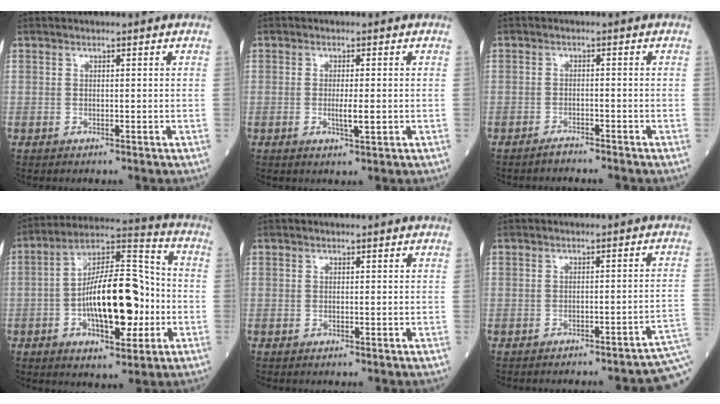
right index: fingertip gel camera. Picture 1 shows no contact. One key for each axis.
{"total": 3.3, "fx": -0.5, "fy": 0.7, "fz": 3.2, "tx": -0.060, "ty": -0.004, "tz": -0.005}
{"total": 2.7, "fx": -2.6, "fy": 0.5, "fz": 0.7, "tx": -0.020, "ty": -0.006, "tz": -0.039}
{"total": 18.3, "fx": -3.2, "fy": 6.8, "fz": 16.7, "tx": -0.296, "ty": 0.026, "tz": -0.047}
{"total": 0.0}
{"total": 11.0, "fx": -8.1, "fy": 3.5, "fz": 6.6, "tx": -0.064, "ty": 0.026, "tz": -0.094}